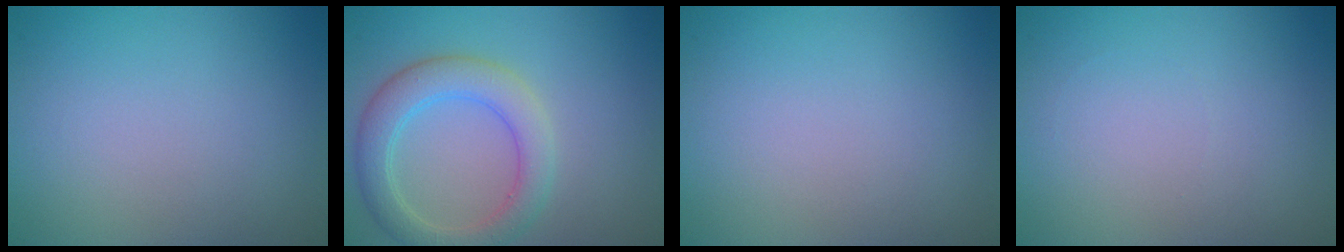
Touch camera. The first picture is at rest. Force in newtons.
{"total": 4.3, "press": 4.3, "slide": 0.3}
{"total": 0.0}
{"total": 0.0}